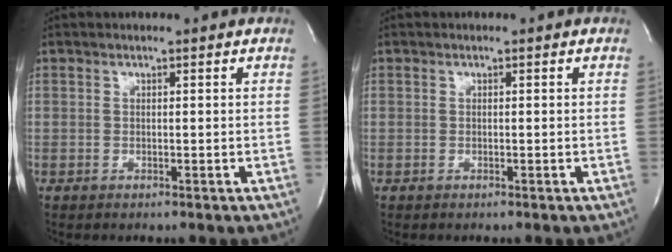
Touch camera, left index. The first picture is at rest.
{"total": 0.0}